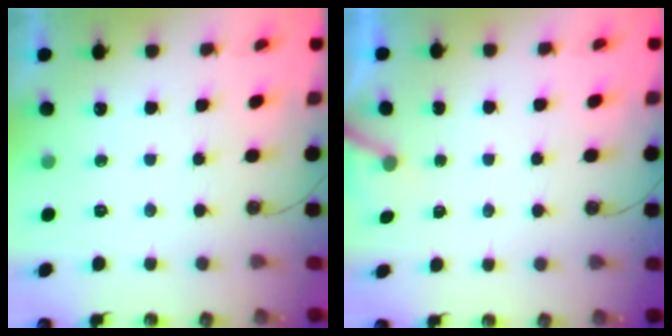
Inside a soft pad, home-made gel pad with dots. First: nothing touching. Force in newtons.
{"total": 3.0, "press": 3.0, "slide": 0.2}